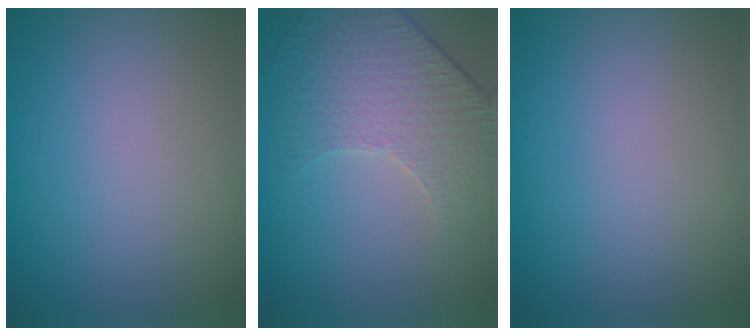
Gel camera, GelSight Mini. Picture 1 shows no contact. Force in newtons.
{"total": 4.3, "press": 3.8, "slide": 2.1}
{"total": 0.0}